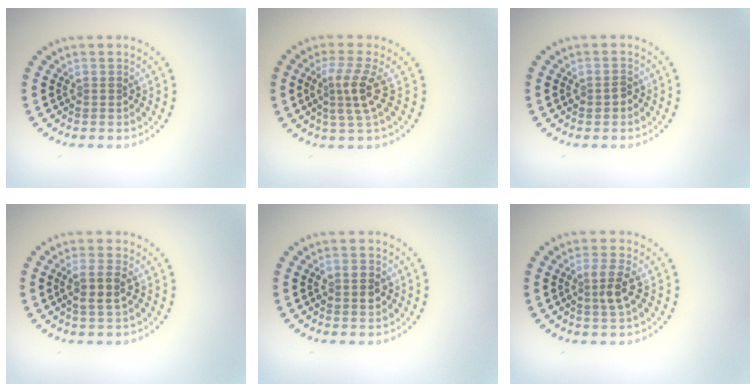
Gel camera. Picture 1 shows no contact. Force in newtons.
{"total": 3.1, "press": 2.4, "slide": 2.0}
{"total": 1.2, "press": 1.1, "slide": 0.1}
{"total": 2.4, "press": 2.2, "slide": 0.9}
{"total": 2.4, "press": 2.4, "slide": 0.1}
{"total": 2.5, "press": 2.3, "slide": 0.9}